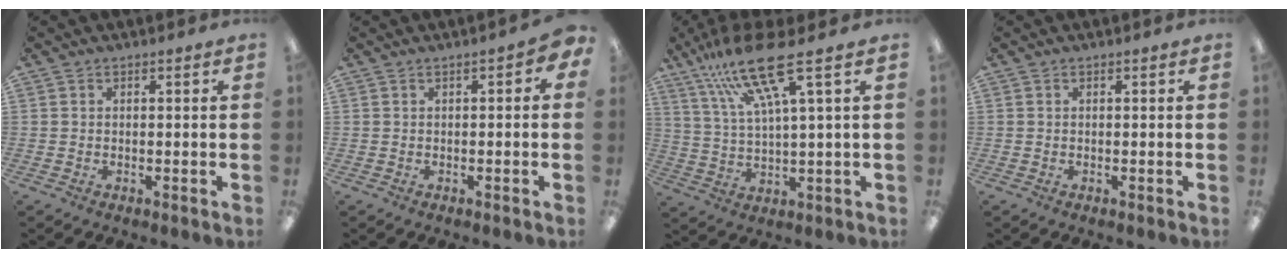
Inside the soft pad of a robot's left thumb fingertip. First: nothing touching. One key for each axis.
{"total": 1.8, "fx": -0.4, "fy": 1.0, "fz": 1.4, "tx": -0.026, "ty": 0.007, "tz": -0.009}
{"total": 16.6, "fx": 10.0, "fy": 3.0, "fz": 12.9, "tx": -0.254, "ty": -0.036, "tz": 0.167}
{"total": 0.0}